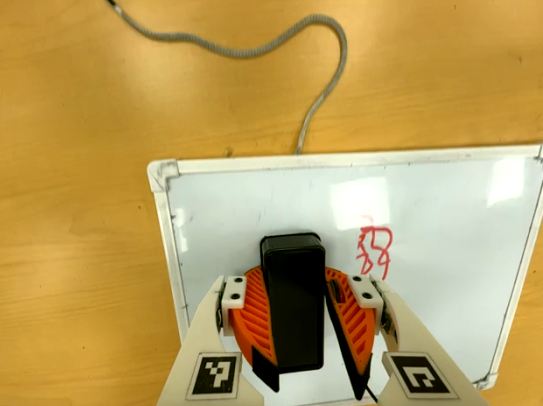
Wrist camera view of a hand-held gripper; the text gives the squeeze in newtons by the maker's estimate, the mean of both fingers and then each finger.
{"total": 14.2, "left": 16.0, "right": 12.4}